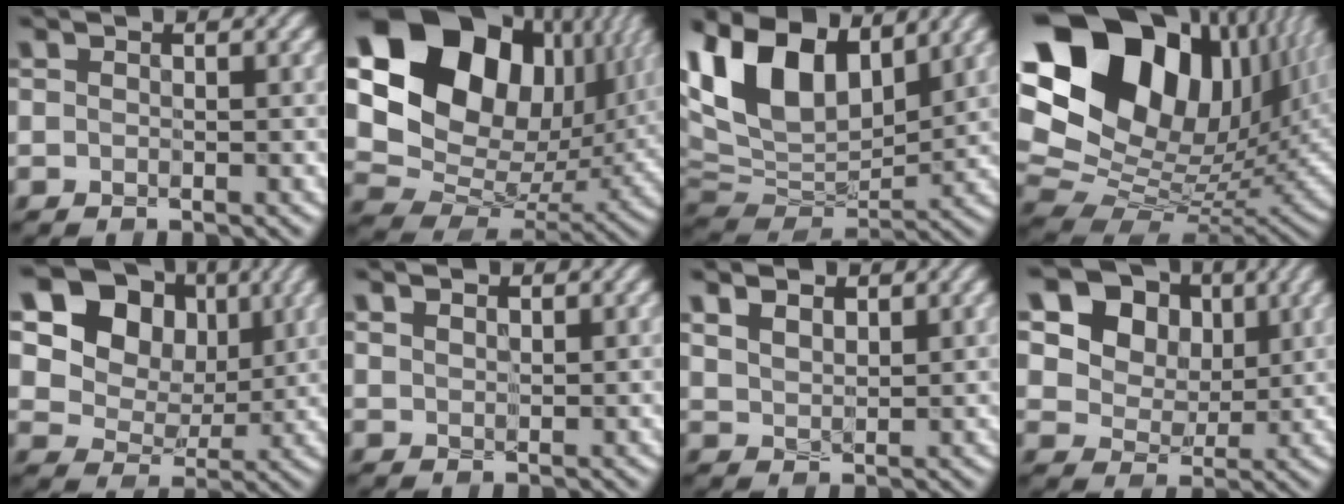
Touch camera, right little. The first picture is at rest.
{"total": 17.9, "force": [6.2, 13.4, 10.2], "torque": [-0.212, 0.019, 0.123]}
{"total": 13.1, "force": [5.8, 7.7, 8.8], "torque": [-0.210, 0.025, 0.106]}
{"total": 20.3, "force": [7.8, 13.3, 13.3], "torque": [-0.275, 0.038, 0.143]}
{"total": 15.2, "force": [6.1, 11.8, 7.3], "torque": [-0.160, 0.026, 0.122]}
{"total": 1.7, "force": [1.2, 0.8, 0.8], "torque": [-0.018, 0.005, 0.017]}
{"total": 4.0, "force": [2.5, 2.2, 2.2], "torque": [-0.055, 0.009, 0.037]}
{"total": 13.9, "force": [6.2, 10.6, 6.5], "torque": [-0.158, 0.022, 0.122]}